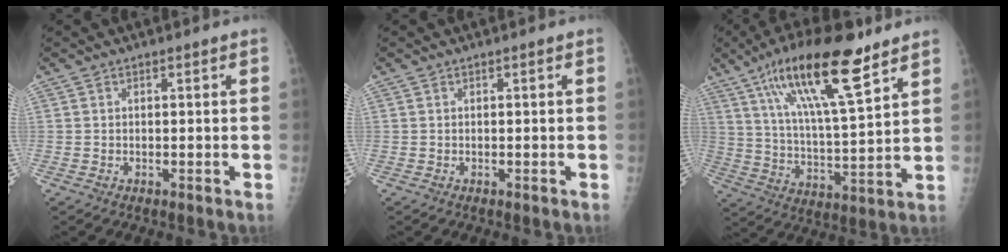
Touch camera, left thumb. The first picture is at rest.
{"total": 0.0}
{"total": 20.0, "force": [12.1, 4.9, 15.1], "torque": [-0.251, -0.041, 0.215]}